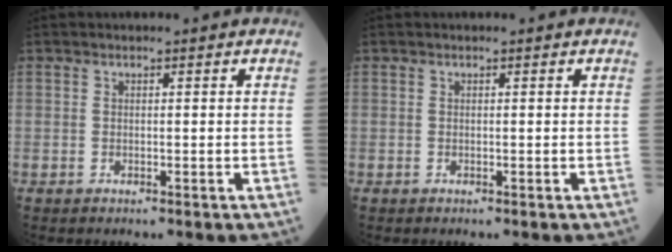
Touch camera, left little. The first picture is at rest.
{"total": 0.0}